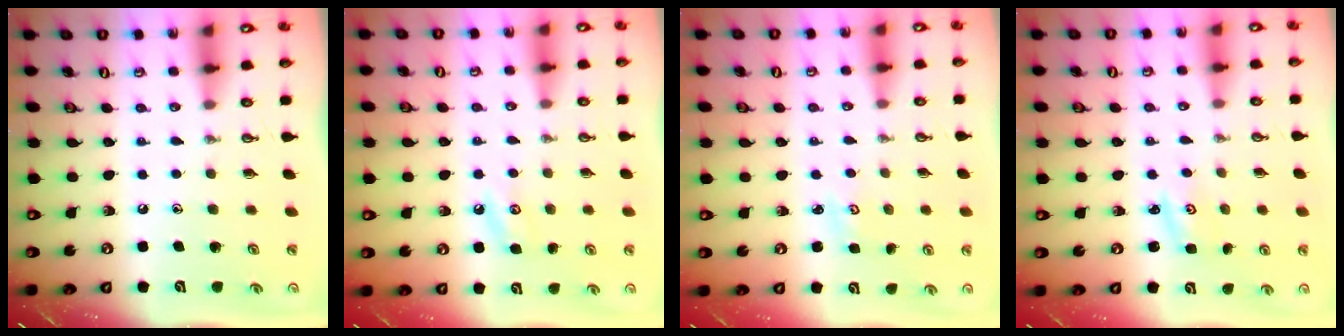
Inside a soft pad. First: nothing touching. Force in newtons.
{"total": 4.9, "press": 4.9, "slide": 0.5}
{"total": 2.1, "press": 2.1, "slide": 0.2}
{"total": 2.3, "press": 2.3, "slide": 0.3}